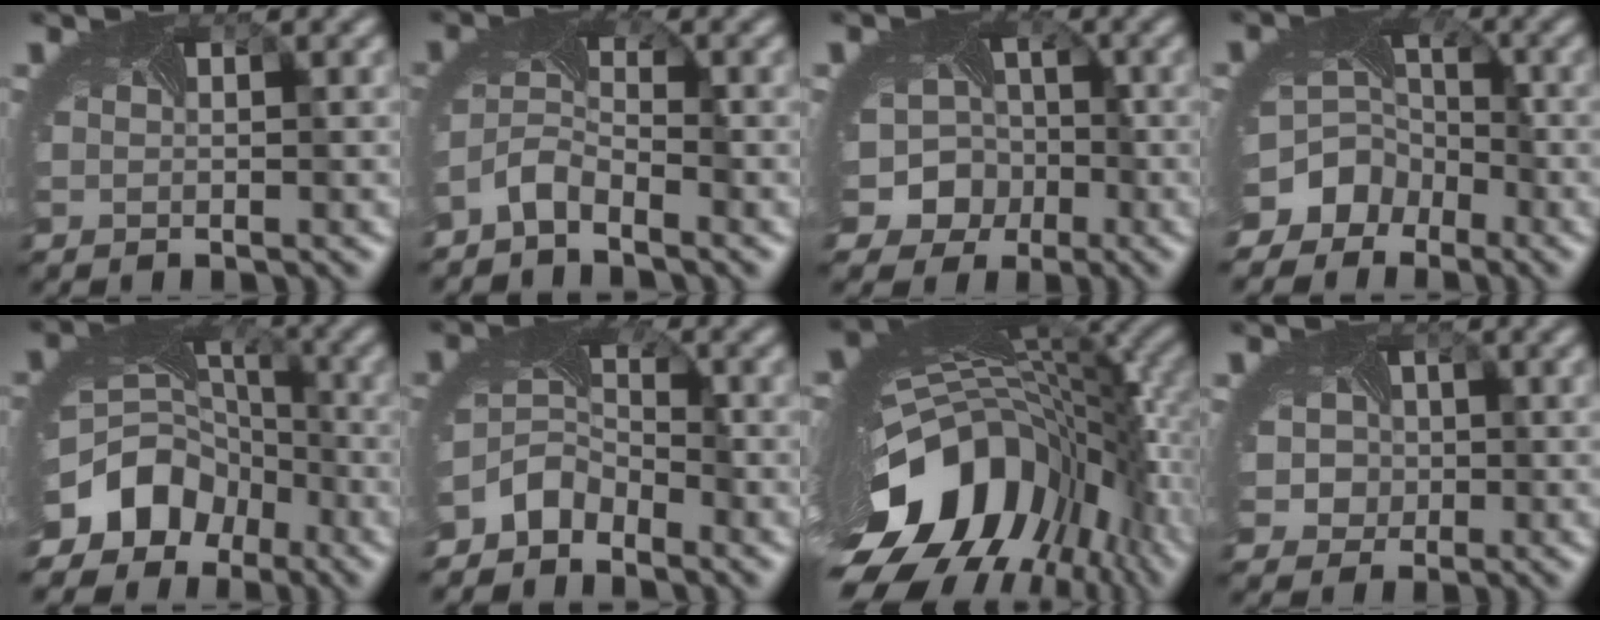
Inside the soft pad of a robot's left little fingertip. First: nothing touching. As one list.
[{"total": 3.0, "force": [-2.6, 0.9, 1.0], "torque": [-0.037, -0.006, -0.061]}, {"total": 10.3, "force": [-3.2, 9.2, 3.4], "torque": [-0.064, -0.007, -0.075]}, {"total": 9.1, "force": [-5.3, 7.1, 2.1], "torque": [-0.048, -0.025, -0.086]}, {"total": 10.6, "force": [-5.7, 8.2, 3.6], "torque": [-0.087, -0.016, -0.098]}, {"total": 3.7, "force": [-3.1, 1.9, 0.9], "torque": [-0.025, -0.005, -0.070]}, {"total": 16.9, "force": [-4.7, 9.9, 12.9], "torque": [-0.264, -0.054, -0.068]}, {"total": 4.1, "force": [0.1, 3.7, 1.8], "torque": [-0.017, 0.009, -0.015]}]